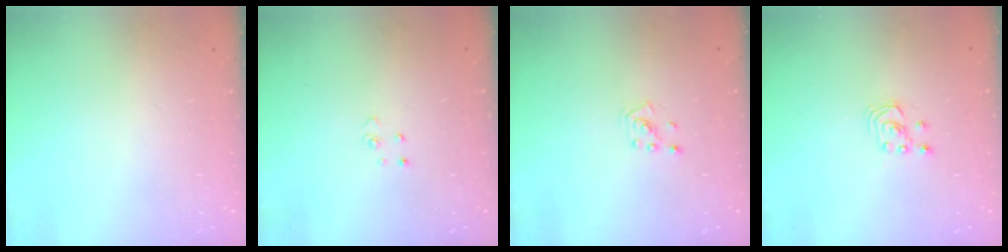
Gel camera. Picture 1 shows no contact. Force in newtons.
{"total": 2.8, "press": 2.8, "slide": 0.3}
{"total": 2.1, "press": 2.0, "slide": 0.3}
{"total": 1.8, "press": 1.8, "slide": 0.2}